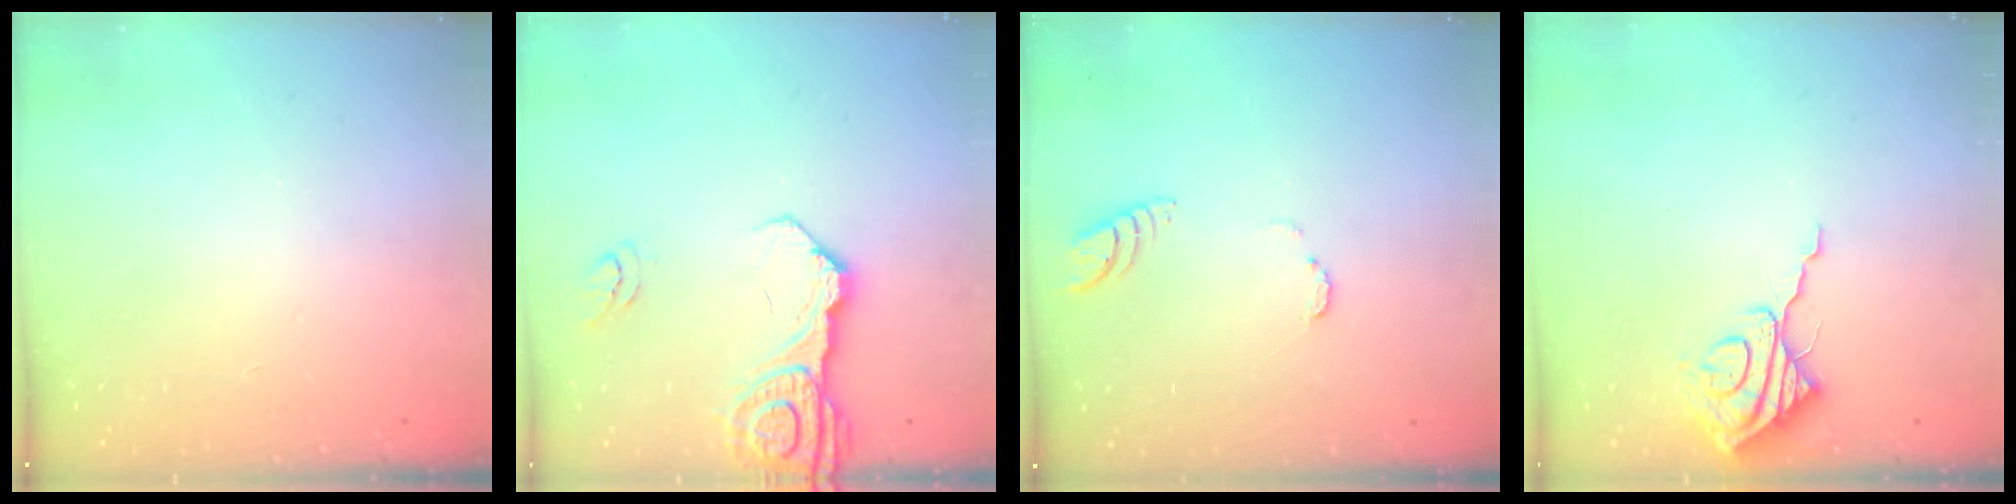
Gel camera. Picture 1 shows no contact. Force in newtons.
{"total": 13.2, "press": 13.2, "slide": 1.4}
{"total": 3.3, "press": 3.3, "slide": 0.4}
{"total": 9.6, "press": 9.6, "slide": 1.1}